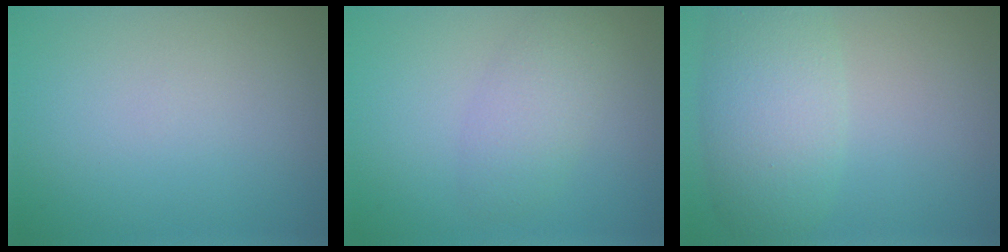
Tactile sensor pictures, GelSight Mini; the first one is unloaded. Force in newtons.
{"total": 2.7, "press": 2.7, "slide": 0.3}
{"total": 5.6, "press": 5.6, "slide": 0.5}